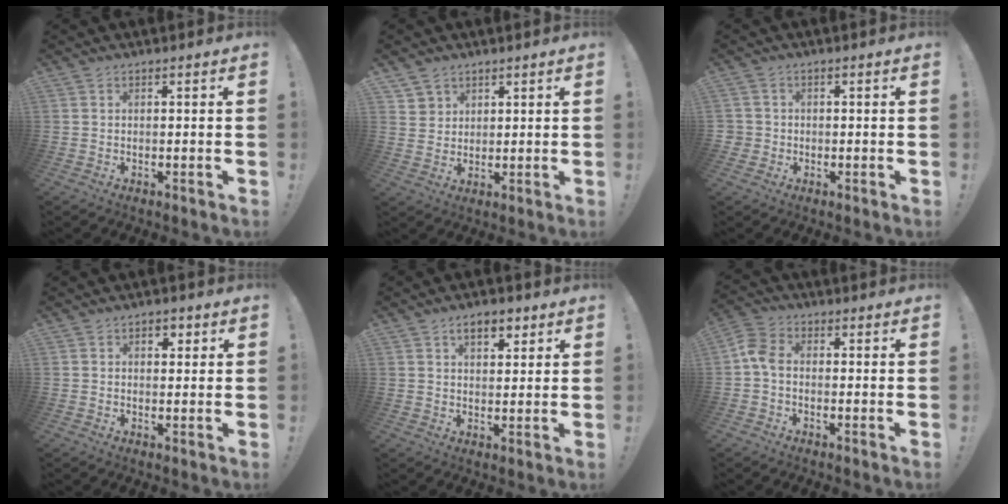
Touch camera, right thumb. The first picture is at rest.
{"total": 4.4, "force": [2.9, 3.2, 0.1], "torque": [-0.002, -0.022, 0.056]}
{"total": 2.5, "force": [-0.3, 2.4, 0.5], "torque": [-0.010, 0.006, -0.004]}
{"total": 3.0, "force": [1.1, 2.3, 1.6], "torque": [-0.018, 0.003, 0.016]}
{"total": 6.4, "force": [3.5, 3.5, 4.0], "torque": [-0.053, -0.007, 0.059]}
{"total": 6.4, "force": [-0.7, 4.2, 4.8], "torque": [-0.108, 0.012, -0.009]}